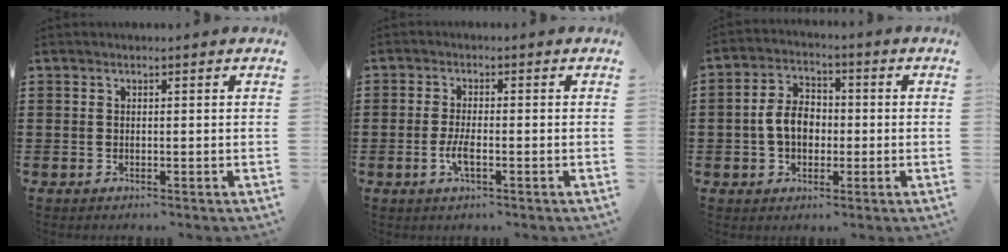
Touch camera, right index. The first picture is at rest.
{"total": 3.1, "force": [-1.0, 1.0, 2.8], "torque": [-0.060, -0.003, -0.022]}
{"total": 6.2, "force": [-0.7, 4.3, 4.3], "torque": [-0.099, 0.009, -0.017]}